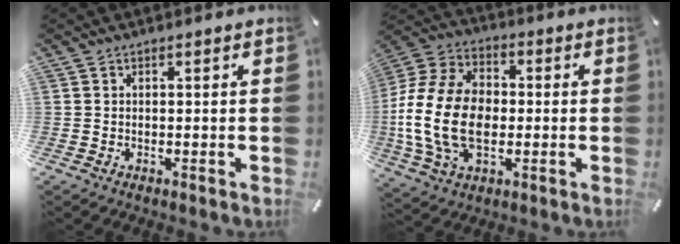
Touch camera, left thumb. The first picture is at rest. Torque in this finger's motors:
{"motor_torque": [0.22, 2.23, 2.77, 0.00, 0.41]}